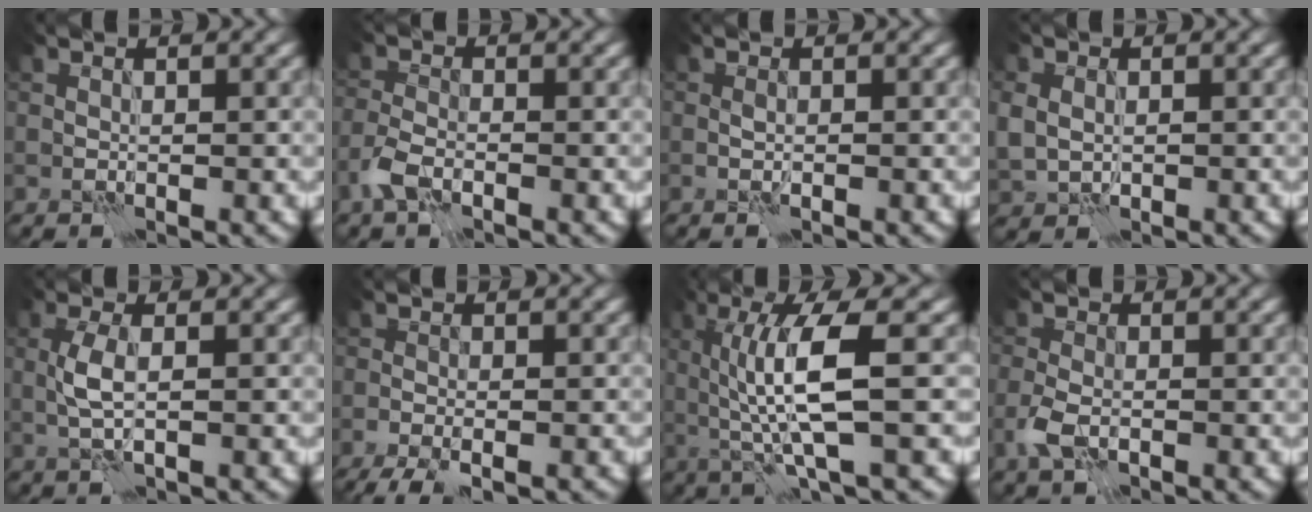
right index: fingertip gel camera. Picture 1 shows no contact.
{"total": 2.6, "force": [-1.6, 1.1, 1.7], "torque": [-0.039, 0.001, -0.040]}
{"total": 0.6, "force": [-0.2, 0.1, 0.5], "torque": [-0.013, 0.001, -0.005]}
{"total": 2.7, "force": [0.1, 2.3, 1.5], "torque": [-0.037, -0.003, 0.010]}
{"total": 2.4, "force": [0.0, 0.7, 2.3], "torque": [-0.055, 0.004, -0.002]}
{"total": 4.5, "force": [-3.4, 1.1, 2.7], "torque": [-0.048, -0.016, -0.055]}
{"total": 7.0, "force": [0.6, 1.4, 6.8], "torque": [-0.123, -0.003, 0.016]}
{"total": 2.5, "force": [-1.0, 1.4, 1.8], "torque": [-0.044, -0.004, -0.024]}